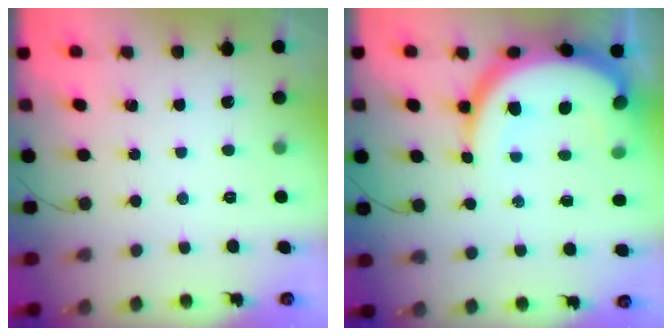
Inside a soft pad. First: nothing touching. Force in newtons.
{"total": 14.9, "press": 14.8, "slide": 1.8}